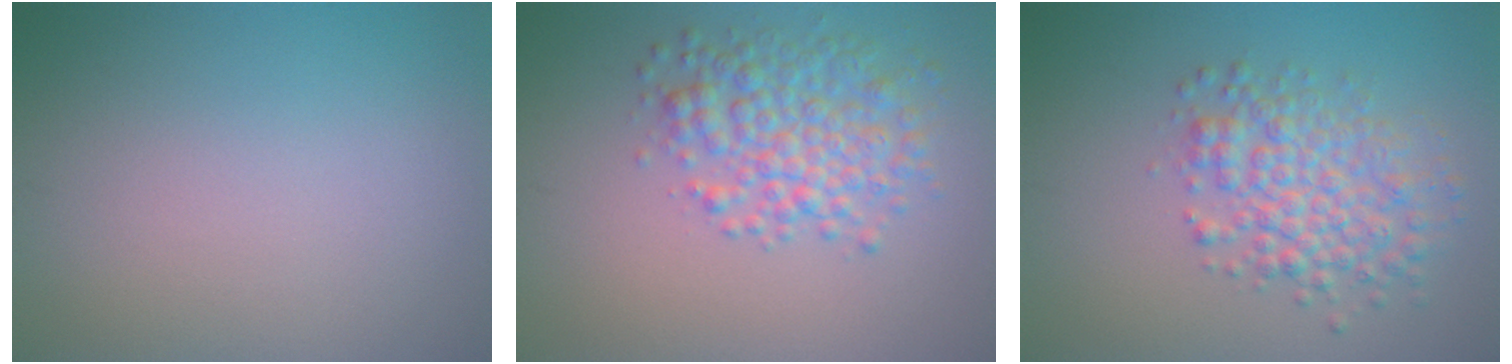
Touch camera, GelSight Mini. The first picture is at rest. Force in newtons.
{"total": 4.5, "press": 4.4, "slide": 0.1}
{"total": 4.6, "press": 4.6, "slide": 0.1}